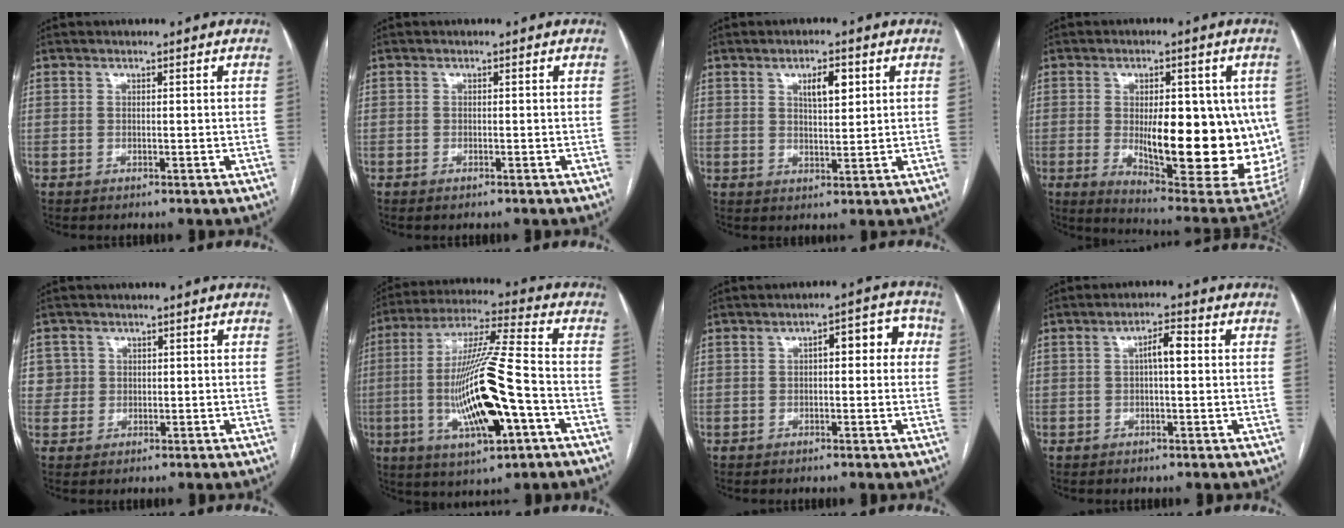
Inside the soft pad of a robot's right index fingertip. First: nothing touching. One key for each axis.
{"total": 0.6, "fx": -0.4, "fy": 0.1, "fz": 0.3, "tx": -0.009, "ty": -0.001, "tz": -0.005}
{"total": 4.4, "fx": 1.9, "fy": 1.4, "fz": 3.7, "tx": -0.062, "ty": 0.001, "tz": 0.033}
{"total": 20.6, "fx": -1.9, "fy": 6.2, "fz": 19.5, "tx": -0.196, "ty": -0.005, "tz": 0.001}
{"total": 2.8, "fx": 0.6, "fy": 2.8, "fz": -0.3, "tx": 0.024, "ty": 0.010, "tz": 0.007}
{"total": 18.0, "fx": -4.4, "fy": 2.2, "fz": 17.3, "tx": -0.345, "ty": -0.007, "tz": -0.072}
{"total": 5.9, "fx": 0.9, "fy": 2.4, "fz": 5.3, "tx": -0.062, "ty": 0.035, "tz": 0.007}
{"total": 3.5, "fx": 0.4, "fy": 0.9, "fz": 3.4, "tx": -0.057, "ty": 0.012, "tz": 0.004}